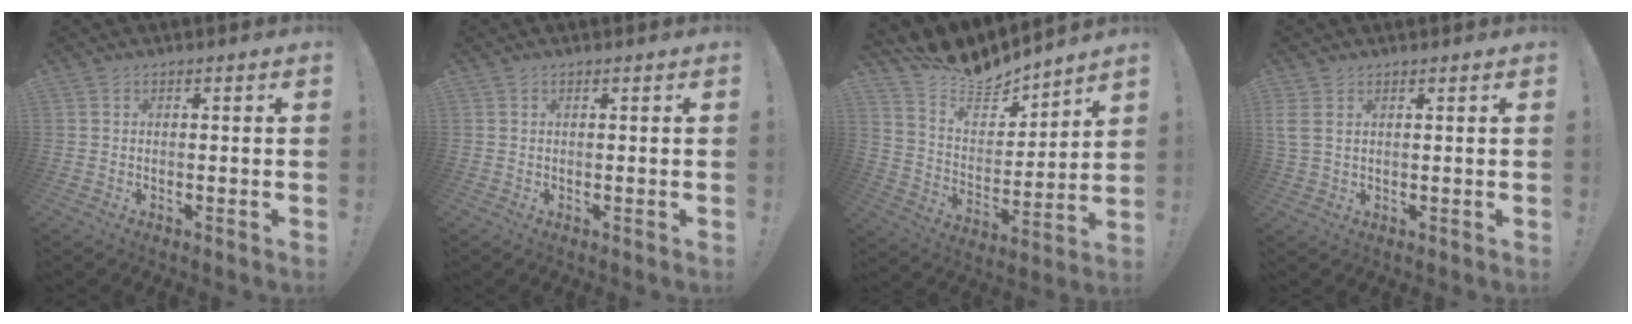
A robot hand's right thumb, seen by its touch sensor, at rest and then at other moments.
{"total": 0.0}
{"total": 9.7, "force": [9.3, 2.8, 0.5], "torque": [-0.039, -0.088, 0.170]}
{"total": 3.5, "force": [1.6, 2.2, 2.2], "torque": [-0.056, 0.000, 0.032]}